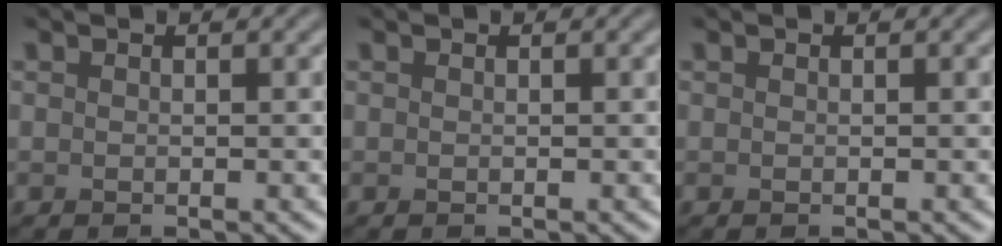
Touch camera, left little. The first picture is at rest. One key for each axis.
{"total": 0.0}
{"total": 0.0}